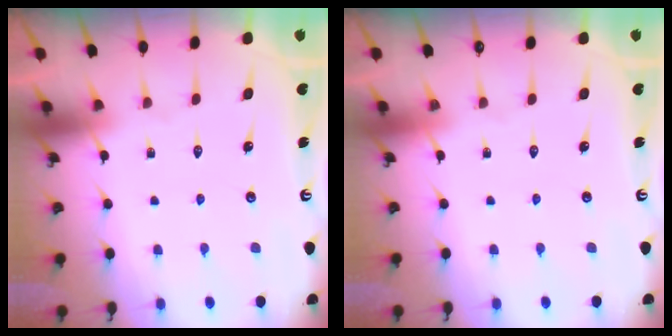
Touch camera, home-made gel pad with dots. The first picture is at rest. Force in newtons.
{"total": 0.0}